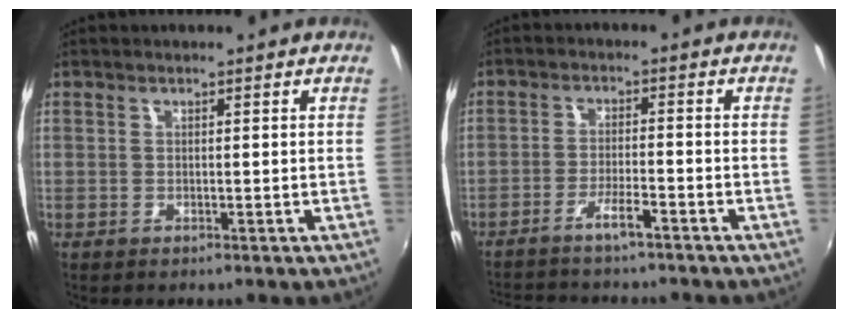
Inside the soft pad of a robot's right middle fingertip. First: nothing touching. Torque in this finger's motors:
{"motor_torque": [1.03, -1.11, 0.11, 0.05]}